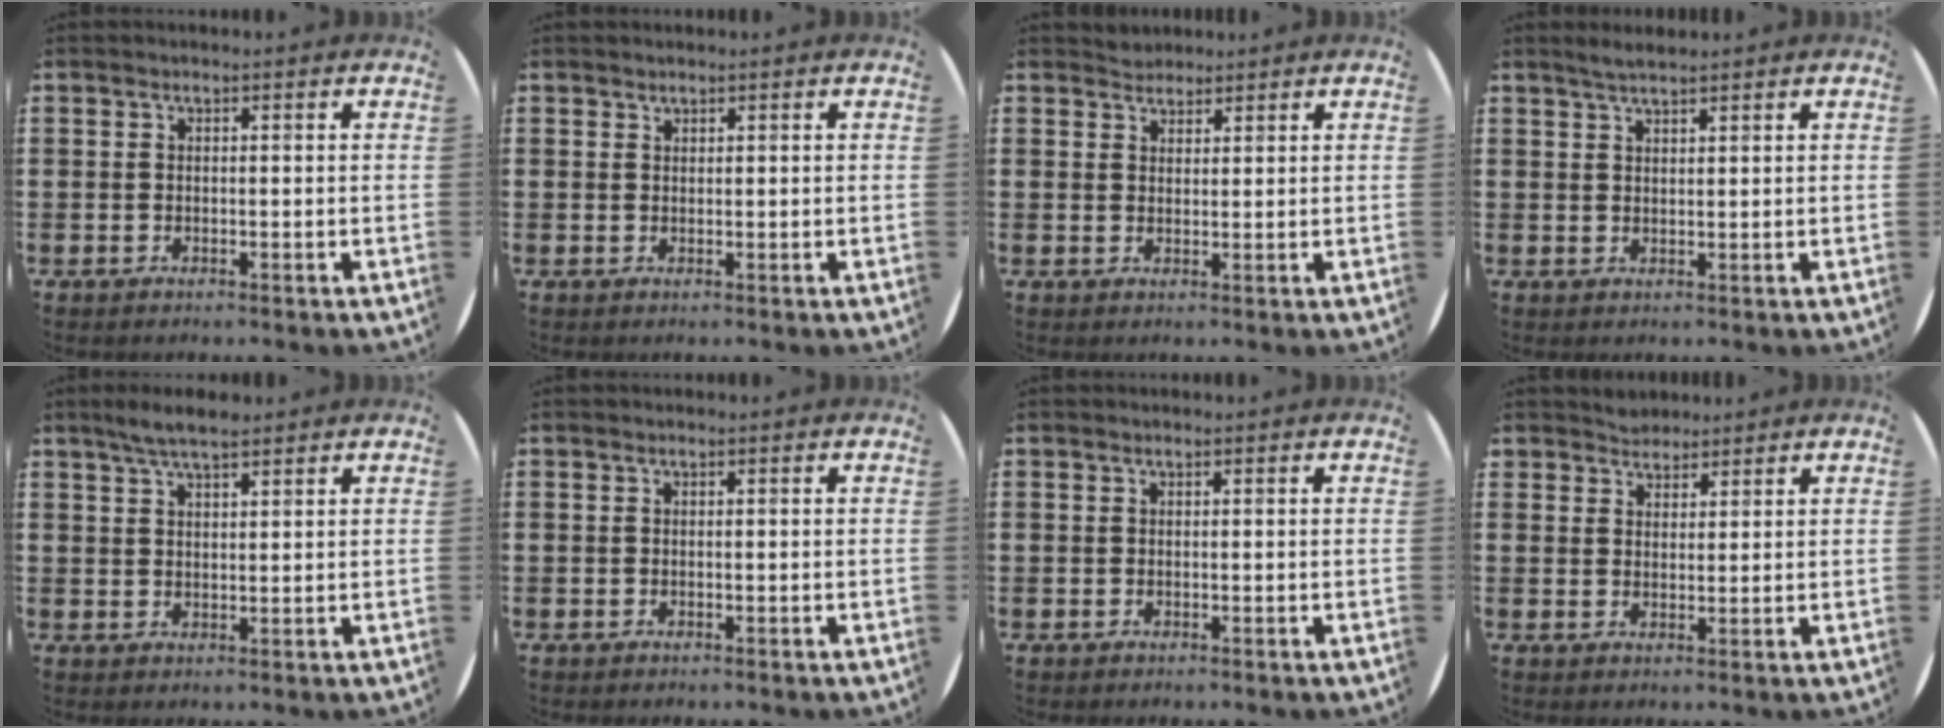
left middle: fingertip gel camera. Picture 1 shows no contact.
{"total": 0.6, "force": [0.6, 0.1, -0.1], "torque": [0.001, 0.002, 0.012]}
{"total": 1.9, "force": [1.8, 0.5, -0.3], "torque": [0.001, 0.005, 0.036]}
{"total": 1.9, "force": [1.7, 0.1, 0.8], "torque": [-0.018, 0.002, 0.031]}
{"total": 3.9, "force": [3.2, 0.7, 2.1], "torque": [-0.048, 0.002, 0.058]}
{"total": 0.0}
{"total": 0.0}
{"total": 2.6, "force": [2.4, 0.7, -0.4], "torque": [0.002, 0.001, 0.048]}